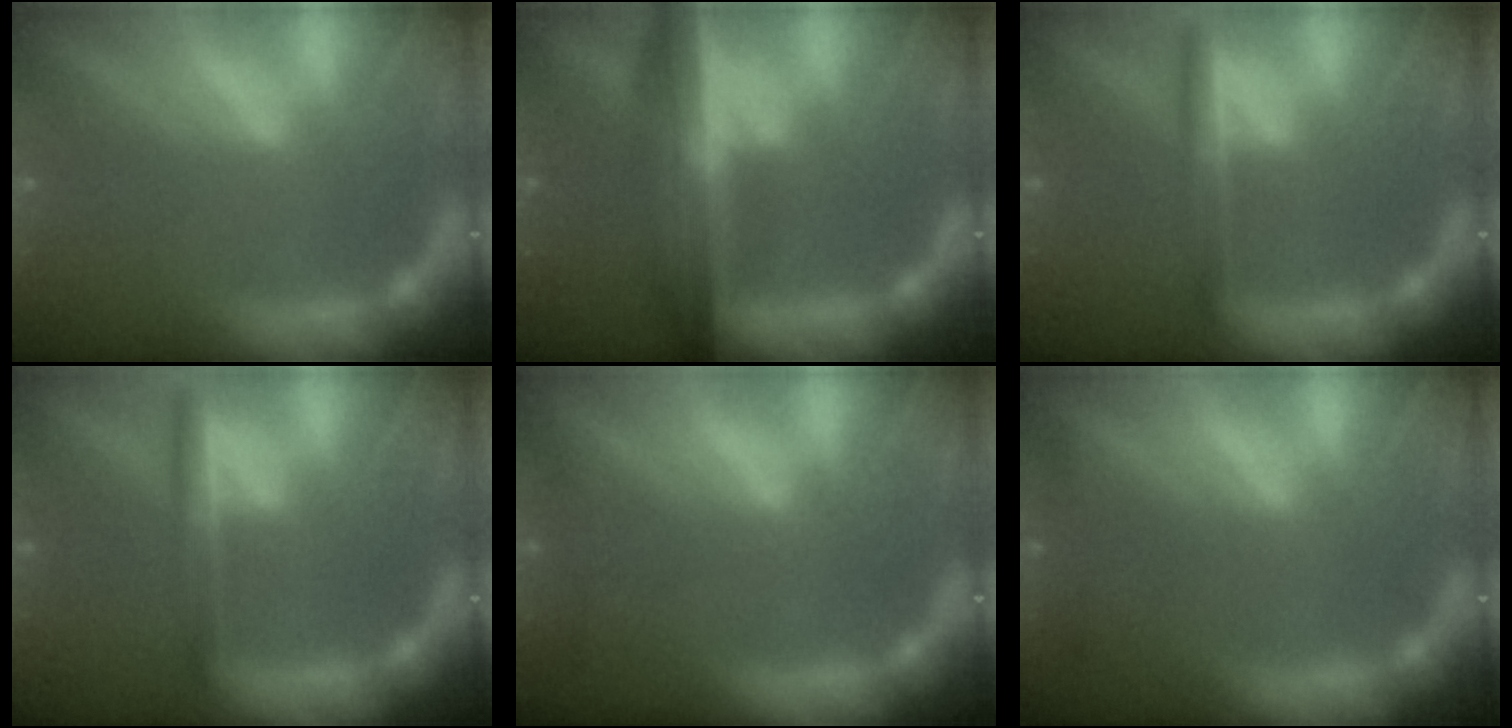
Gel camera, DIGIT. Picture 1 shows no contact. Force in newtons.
{"total": 8.0}
{"total": 3.0}
{"total": 3.0}
{"total": 0.9}
{"total": 1.4}